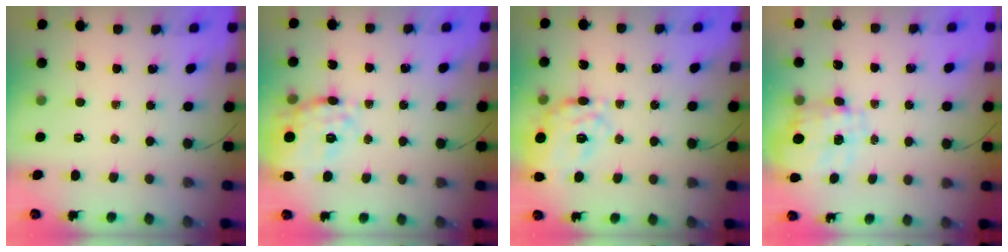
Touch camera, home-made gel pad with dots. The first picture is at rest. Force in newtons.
{"total": 17.9, "press": 17.8, "slide": 1.9}
{"total": 14.8, "press": 14.5, "slide": 3.1}
{"total": 3.5, "press": 3.3, "slide": 1.0}